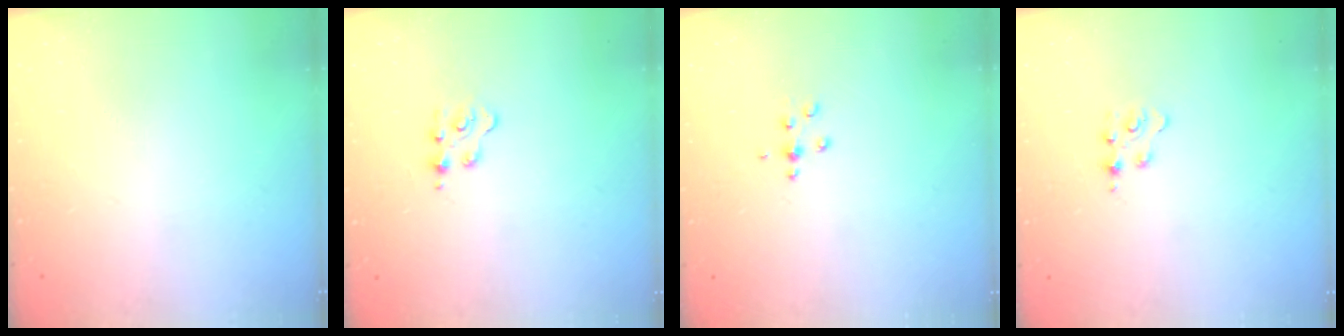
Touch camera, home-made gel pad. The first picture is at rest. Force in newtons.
{"total": 2.1, "press": 2.1, "slide": 0.5}
{"total": 4.9, "press": 4.5, "slide": 1.9}
{"total": 2.3, "press": 2.3, "slide": 0.4}